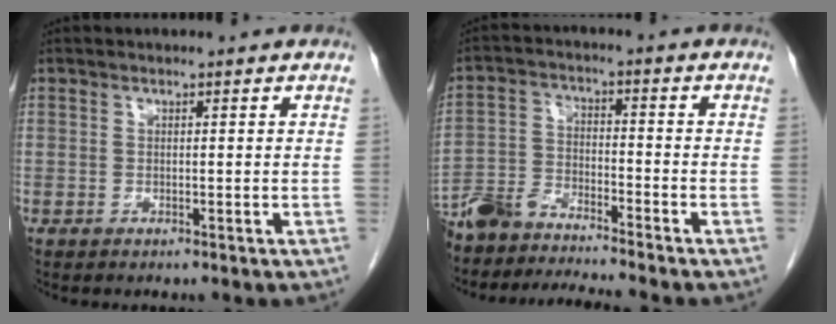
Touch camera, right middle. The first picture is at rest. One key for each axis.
{"total": 8.4, "fx": -8.2, "fy": -0.2, "fz": 1.6, "tx": -0.036, "ty": 0.001, "tz": -0.157}